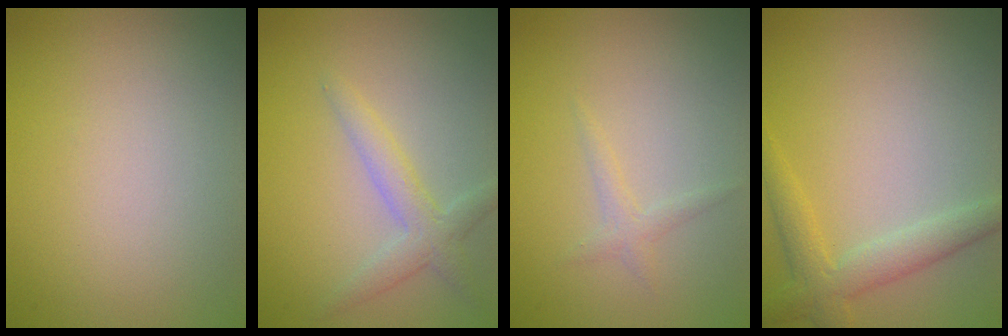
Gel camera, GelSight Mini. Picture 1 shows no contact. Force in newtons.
{"total": 2.5, "press": 2.5, "slide": 0.1}
{"total": 1.0, "press": 1.0, "slide": 0.1}
{"total": 3.0, "press": 3.0, "slide": 0.0}